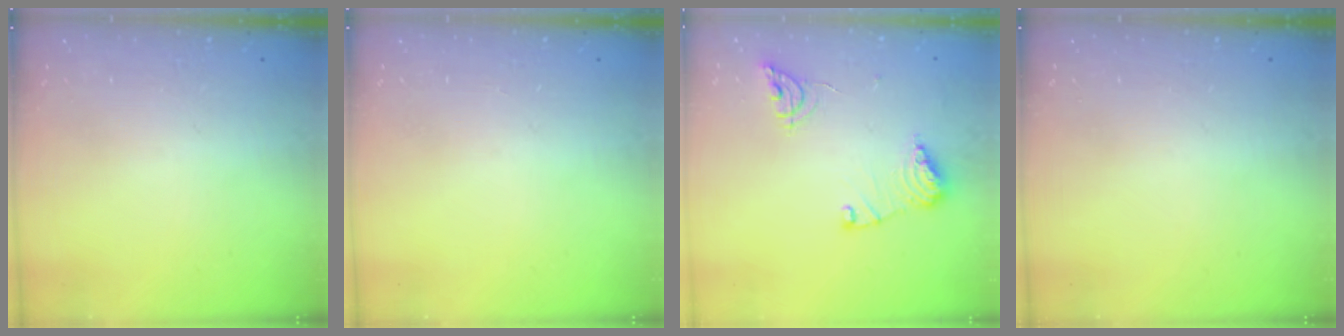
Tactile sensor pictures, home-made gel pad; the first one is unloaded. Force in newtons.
{"total": 0.0}
{"total": 11.5, "press": 11.4, "slide": 1.0}
{"total": 0.0}